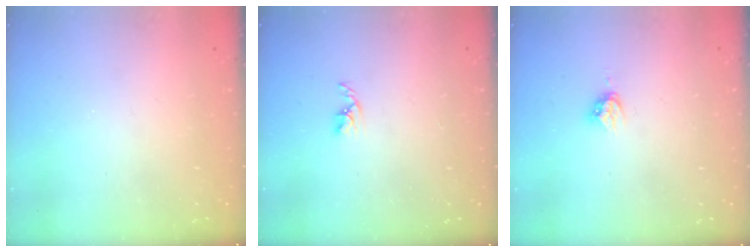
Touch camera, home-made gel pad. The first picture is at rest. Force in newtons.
{"total": 2.5, "press": 2.5, "slide": 0.4}
{"total": 4.7, "press": 4.7, "slide": 0.5}